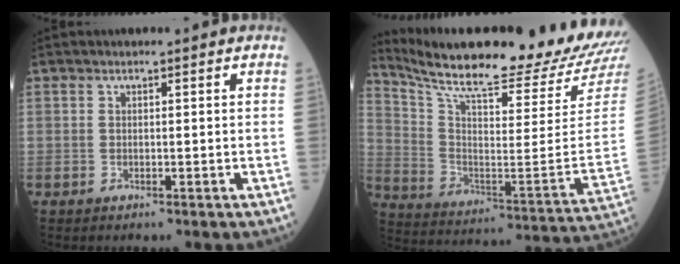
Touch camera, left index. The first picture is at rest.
{"total": 26.4, "force": [23.9, 0.5, 11.2], "torque": [-0.202, -0.097, 0.340]}